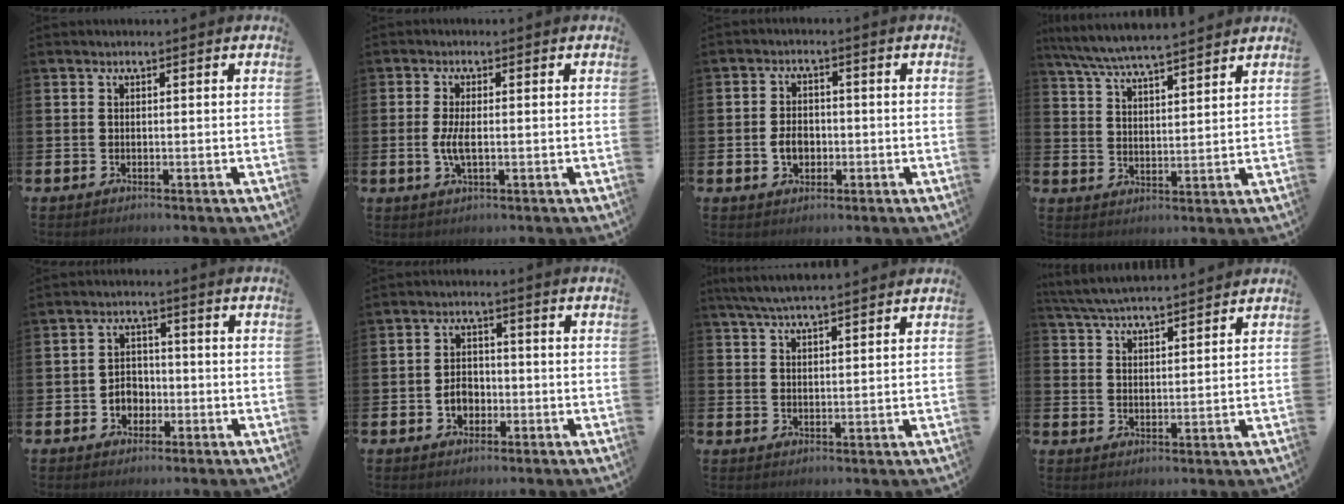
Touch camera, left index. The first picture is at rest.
{"total": 3.1, "force": [-0.2, 1.0, 2.9], "torque": [-0.051, -0.005, -0.009]}
{"total": 3.3, "force": [-0.7, 2.5, 2.1], "torque": [-0.026, 0.000, -0.020]}
{"total": 6.4, "force": [6.1, 0.2, 1.8], "torque": [-0.059, -0.030, 0.110]}
{"total": 3.3, "force": [-1.2, 2.8, 1.3], "torque": [-0.015, -0.002, -0.031]}
{"total": 3.5, "force": [-1.1, 2.7, 1.9], "torque": [-0.023, -0.003, -0.027]}
{"total": 5.3, "force": [5.0, 0.5, 1.7], "torque": [-0.051, -0.012, 0.094]}
{"total": 5.0, "force": [5.0, 0.2, 0.7], "torque": [-0.035, -0.027, 0.090]}